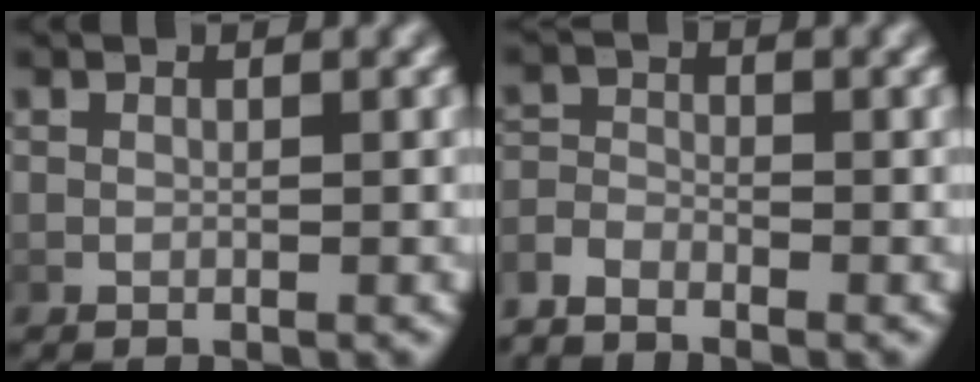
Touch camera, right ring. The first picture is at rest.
{"total": 2.3, "force": [-1.9, 1.2, 0.6], "torque": [-0.021, -0.014, -0.033]}